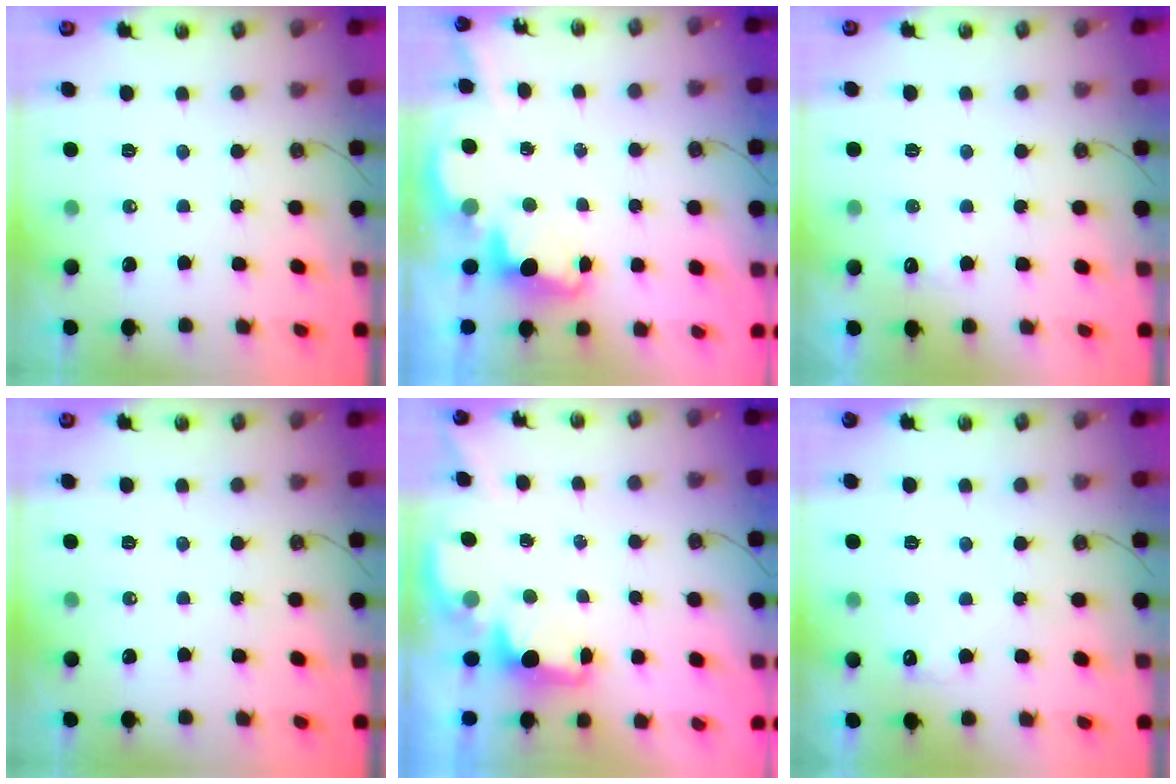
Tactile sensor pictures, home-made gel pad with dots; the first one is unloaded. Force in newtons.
{"total": 3.6, "press": 3.5, "slide": 0.8}
{"total": 2.9, "press": 2.7, "slide": 1.0}
{"total": 0.0}
{"total": 1.9, "press": 1.7, "slide": 0.8}
{"total": 4.2, "press": 4.0, "slide": 1.1}